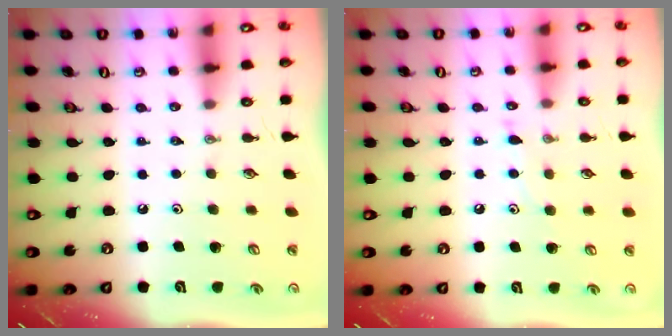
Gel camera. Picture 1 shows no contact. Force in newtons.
{"total": 7.1, "press": 7.1, "slide": 0.5}